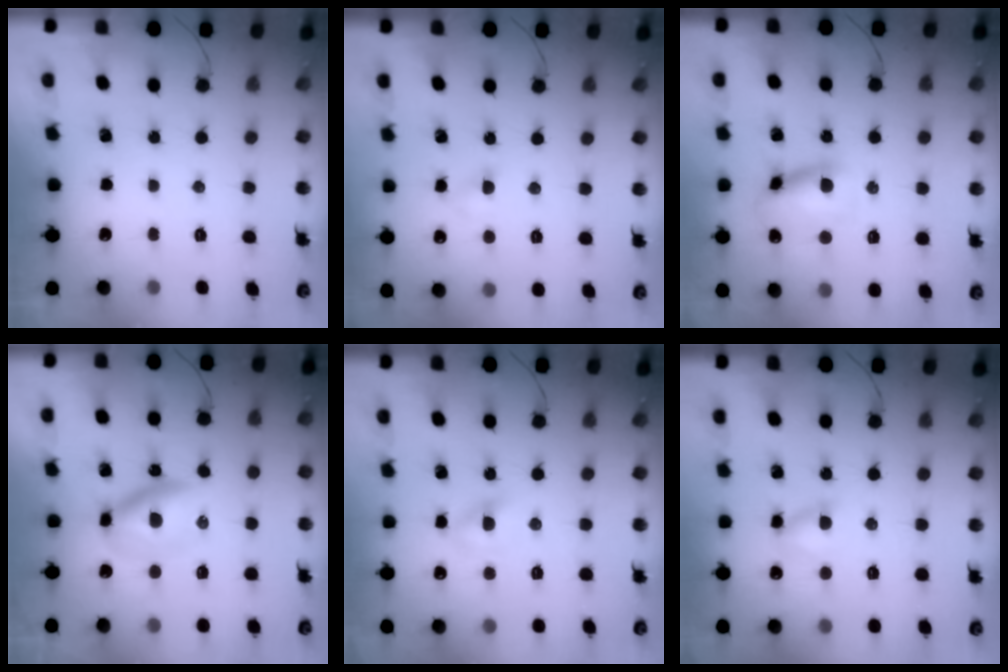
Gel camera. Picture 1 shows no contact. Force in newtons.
{"total": 2.9, "press": 2.8, "slide": 1.0}
{"total": 9.1, "press": 9.0, "slide": 1.1}
{"total": 5.8, "press": 5.8, "slide": 0.7}
{"total": 3.9, "press": 3.6, "slide": 1.4}
{"total": 5.7, "press": 5.7, "slide": 0.7}